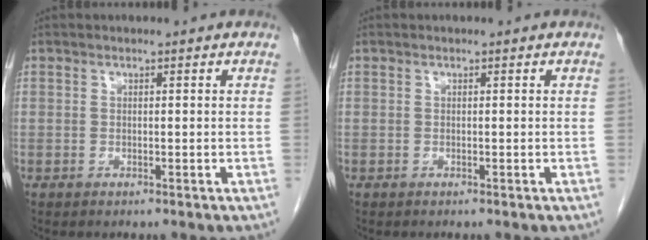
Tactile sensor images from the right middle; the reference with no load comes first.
{"total": 0.0}